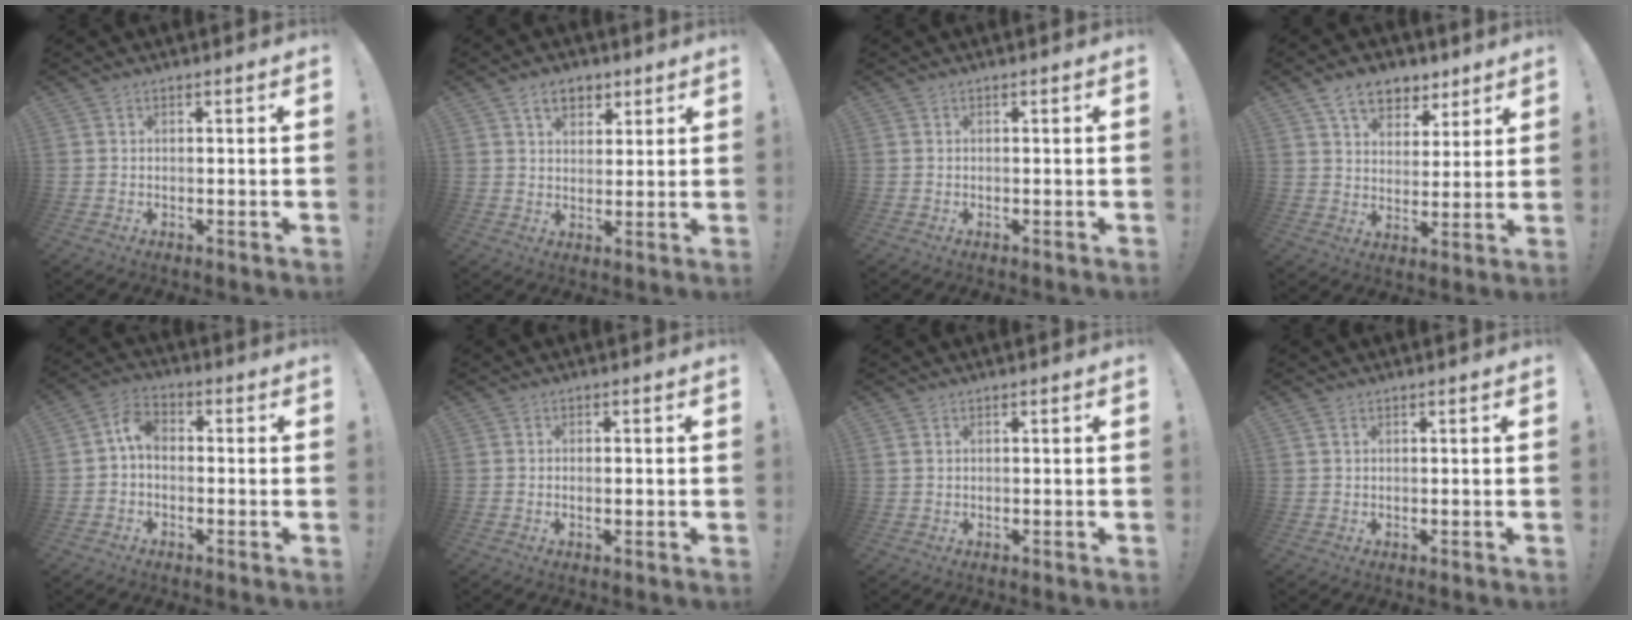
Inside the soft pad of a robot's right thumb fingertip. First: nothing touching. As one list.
[{"total": 6.9, "force": [3.8, 4.7, 3.4], "torque": [-0.042, -0.009, 0.068]}, {"total": 0.0}, {"total": 10.7, "force": [6.9, 6.9, 4.5], "torque": [-0.059, -0.035, 0.130]}, {"total": 5.8, "force": [-0.2, 3.8, 4.4], "torque": [-0.080, 0.013, -0.002]}, {"total": 1.1, "force": [-0.4, 0.2, 1.0], "torque": [-0.005, -0.005, -0.011]}, {"total": 1.0, "force": [0.7, 0.5, 0.5], "torque": [-0.013, 0.001, 0.013]}, {"total": 1.0, "force": [0.6, 0.5, 0.6], "torque": [-0.006, -0.003, 0.010]}]